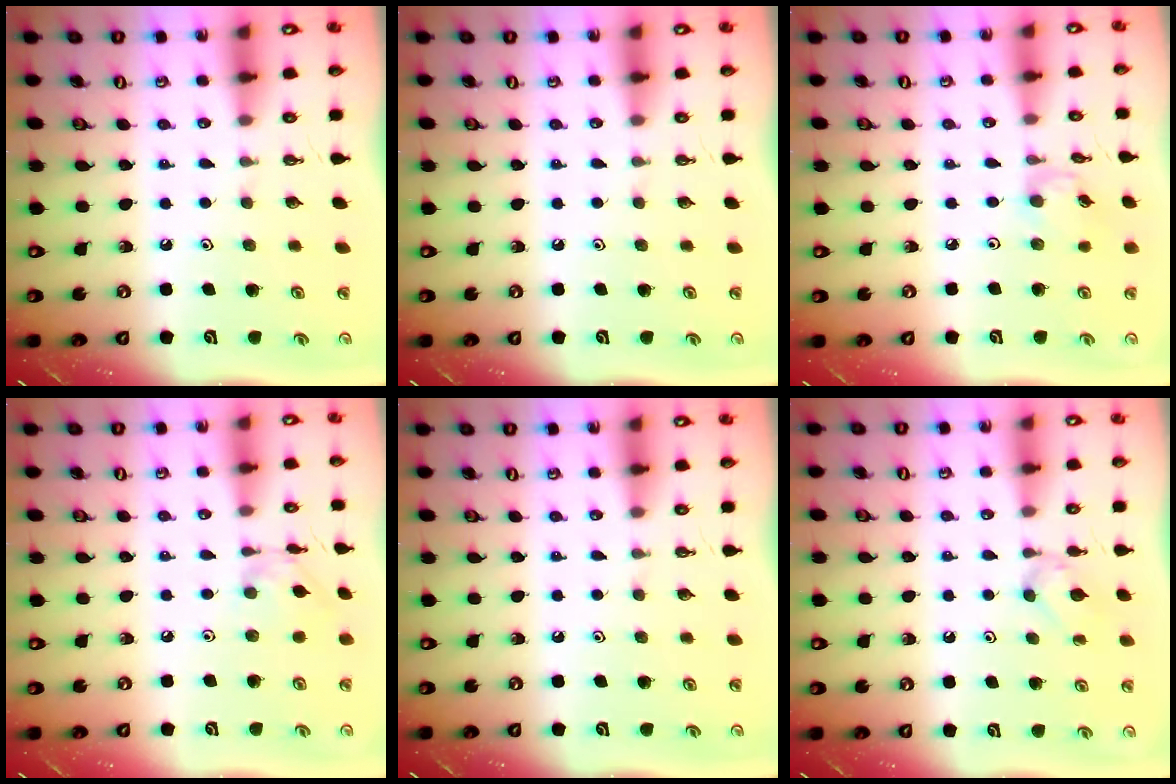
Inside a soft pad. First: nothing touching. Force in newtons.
{"total": 0.0}
{"total": 4.0, "press": 3.9, "slide": 0.5}
{"total": 3.2, "press": 3.2, "slide": 0.2}
{"total": 0.0}
{"total": 3.8, "press": 3.8, "slide": 0.5}